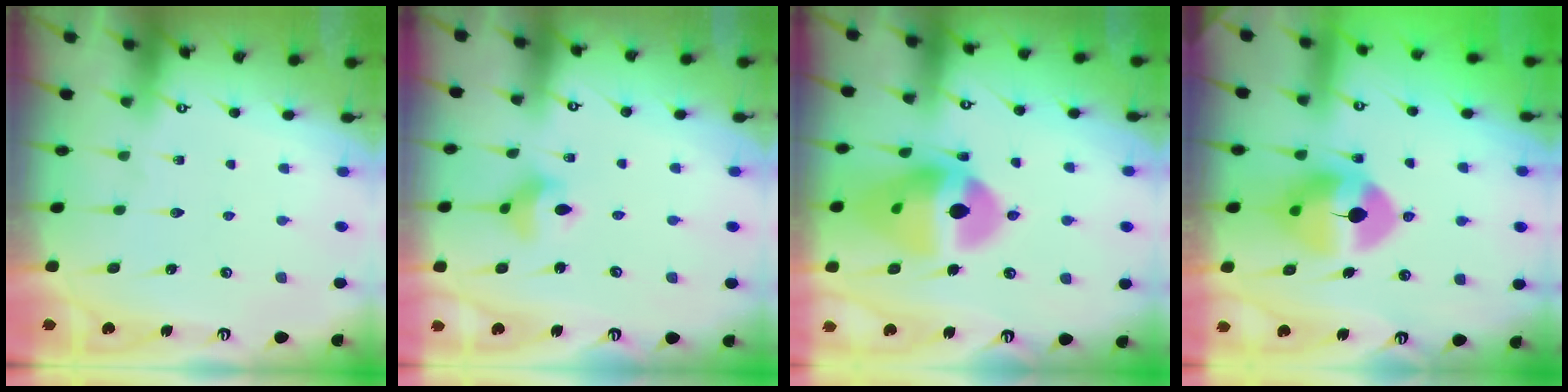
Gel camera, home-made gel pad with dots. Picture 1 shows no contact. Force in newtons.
{"total": 5.5, "press": 5.4, "slide": 0.7}
{"total": 17.7, "press": 17.6, "slide": 1.8}
{"total": 9.7, "press": 9.6, "slide": 1.3}